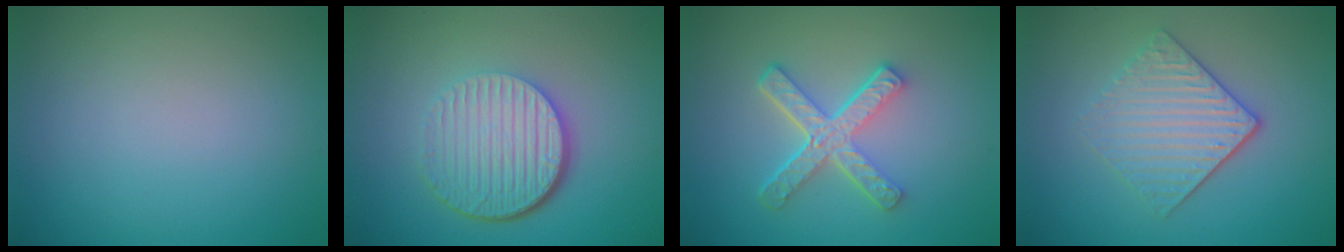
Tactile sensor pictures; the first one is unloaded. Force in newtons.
{"total": 6.4, "press": 4.4, "slide": 4.7}
{"total": 5.0, "press": 3.6, "slide": 3.5}
{"total": 3.8, "press": 3.2, "slide": 2.1}